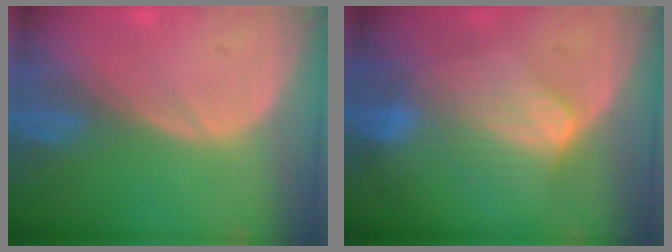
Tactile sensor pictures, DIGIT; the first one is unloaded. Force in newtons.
{"total": 7.2, "press": 6.5, "slide": 3.1}